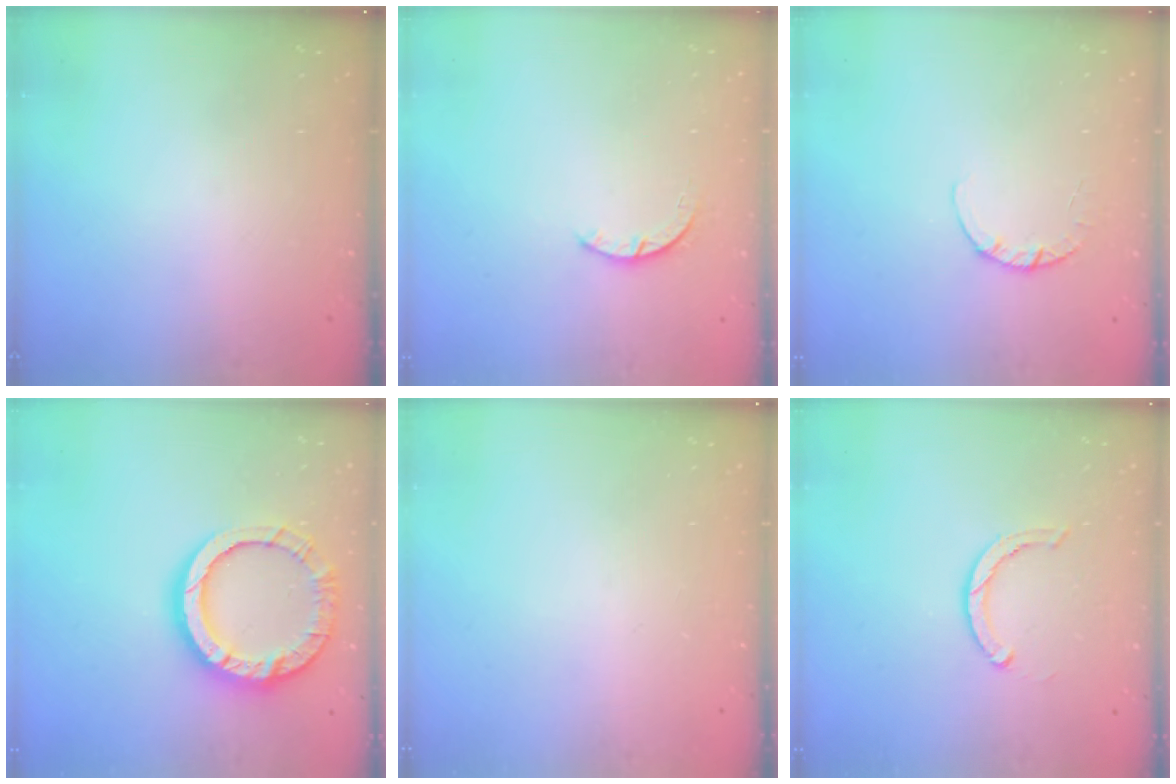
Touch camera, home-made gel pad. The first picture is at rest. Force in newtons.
{"total": 2.4, "press": 2.4, "slide": 0.3}
{"total": 2.7, "press": 2.7, "slide": 0.4}
{"total": 16.2, "press": 16.2, "slide": 1.4}
{"total": 0.0}
{"total": 3.5, "press": 3.4, "slide": 0.5}